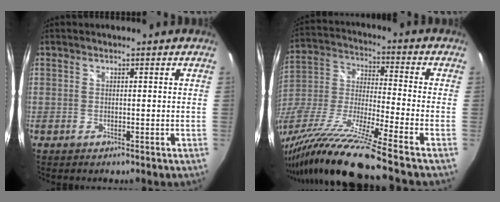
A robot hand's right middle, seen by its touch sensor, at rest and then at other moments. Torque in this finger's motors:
{"motor_torque": [1.42, -0.72, 0.62, 0.21]}